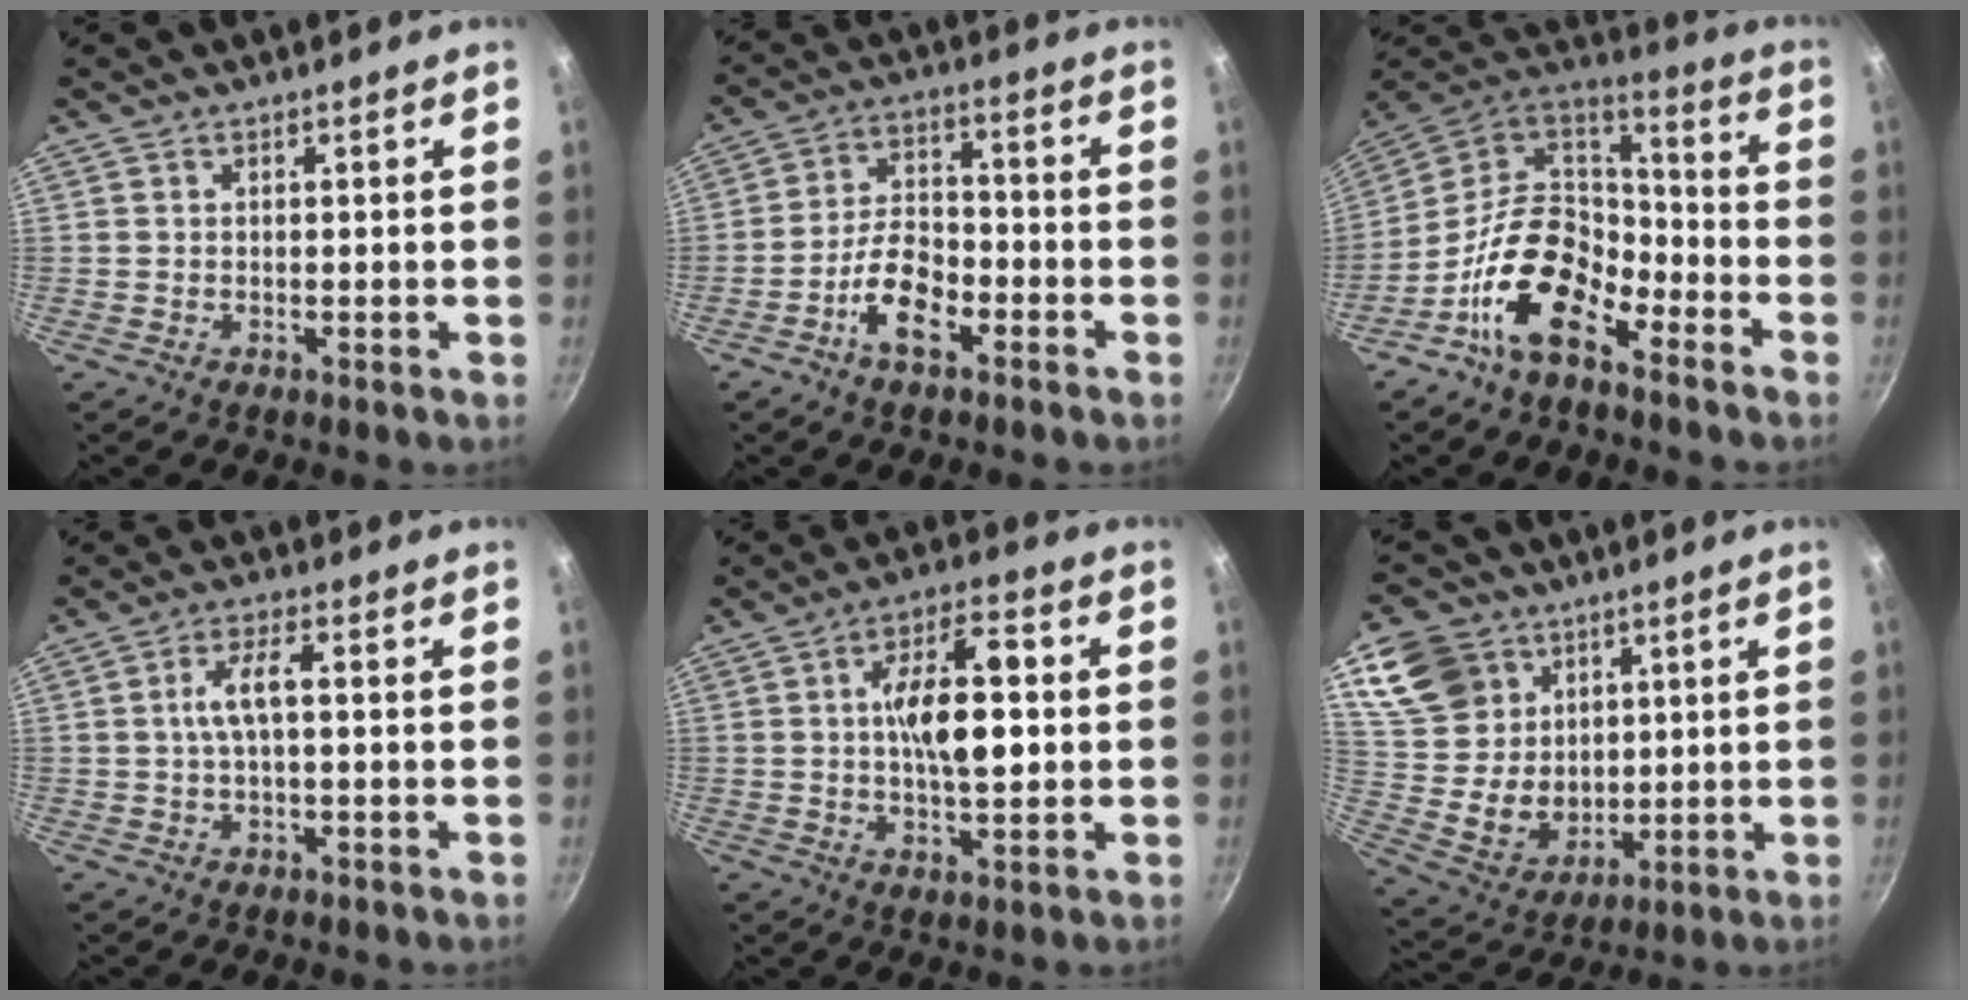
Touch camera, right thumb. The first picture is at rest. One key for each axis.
{"total": 8.9, "fx": -4.5, "fy": 4.4, "fz": 6.4, "tx": -0.104, "ty": 0.041, "tz": -0.085}
{"total": 17.6, "fx": -9.4, "fy": 10.0, "fz": 11.1, "tx": -0.174, "ty": 0.076, "tz": -0.188}
{"total": 5.1, "fx": 0.1, "fy": 1.5, "fz": 4.8, "tx": -0.102, "ty": 0.017, "tz": 0.000}
{"total": 12.5, "fx": 0.7, "fy": 5.3, "fz": 11.3, "tx": -0.162, "ty": 0.014, "tz": 0.005}
{"total": 17.9, "fx": 7.5, "fy": 14.5, "fz": 7.4, "tx": -0.113, "ty": -0.024, "tz": 0.160}